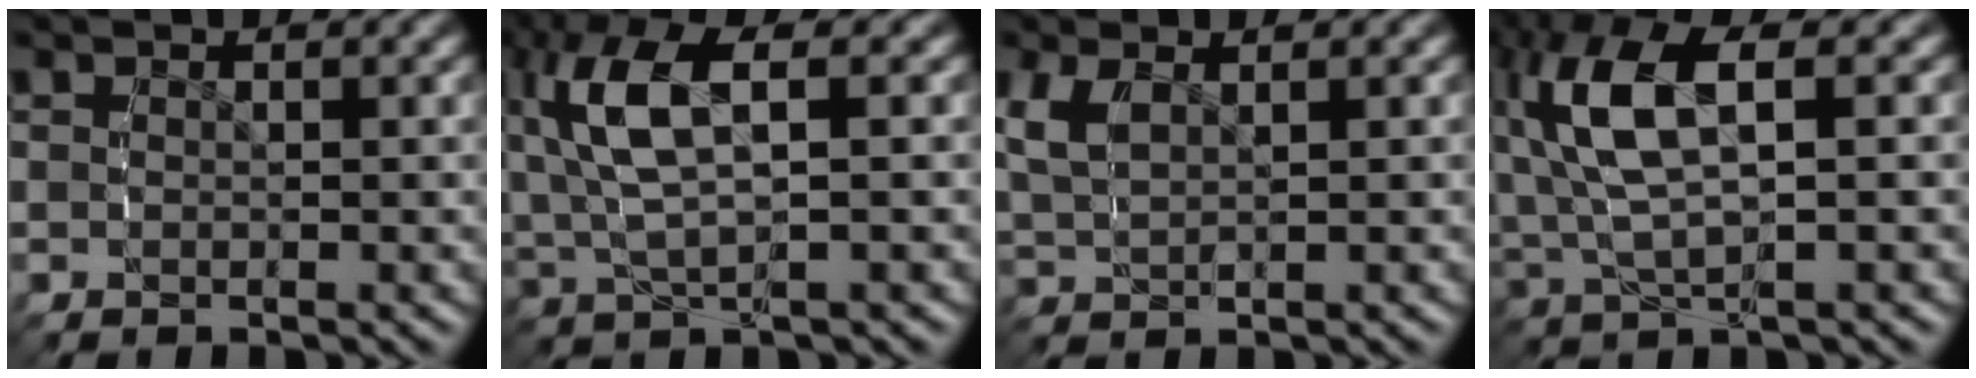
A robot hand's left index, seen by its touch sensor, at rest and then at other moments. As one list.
[{"total": 6.1, "force": [1.3, 2.8, 5.3], "torque": [-0.137, -0.003, 0.031]}, {"total": 2.1, "force": [1.0, 1.0, 1.5], "torque": [-0.051, -0.002, 0.029]}, {"total": 6.8, "force": [1.3, 3.1, 5.9], "torque": [-0.149, -0.007, 0.032]}]